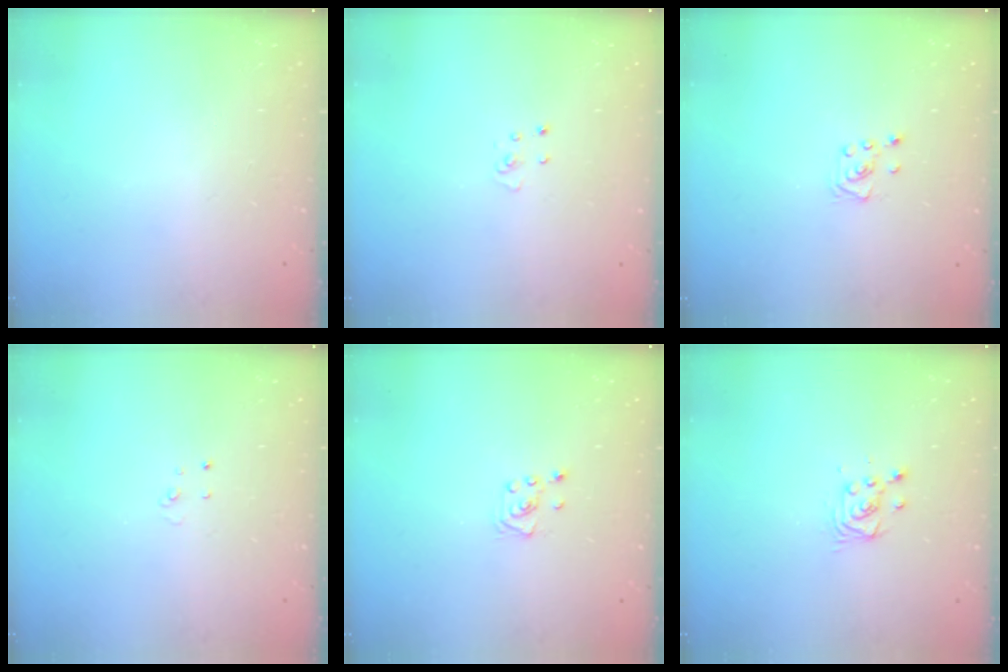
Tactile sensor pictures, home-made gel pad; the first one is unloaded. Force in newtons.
{"total": 2.5, "press": 2.5, "slide": 0.3}
{"total": 3.0, "press": 2.9, "slide": 0.3}
{"total": 2.6, "press": 2.6, "slide": 0.2}
{"total": 3.0, "press": 2.9, "slide": 0.3}
{"total": 3.7, "press": 3.7, "slide": 0.3}